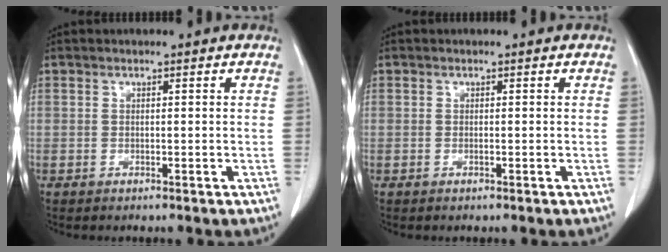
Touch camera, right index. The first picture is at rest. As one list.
[{"total": 0.0}]